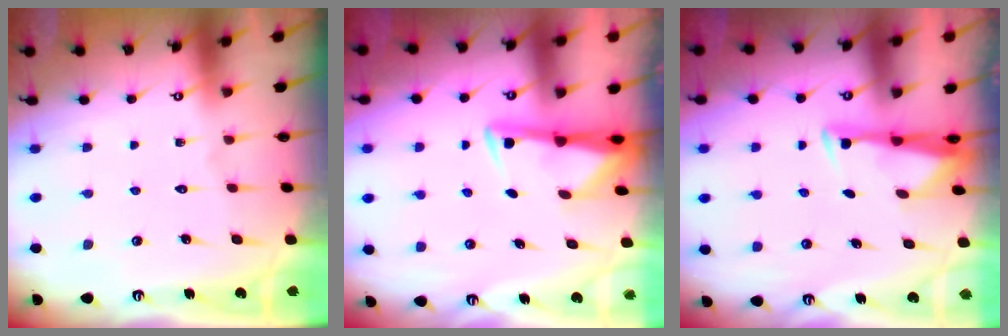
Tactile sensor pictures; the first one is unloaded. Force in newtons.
{"total": 3.0, "press": 3.0, "slide": 0.6}
{"total": 3.2, "press": 3.1, "slide": 0.9}